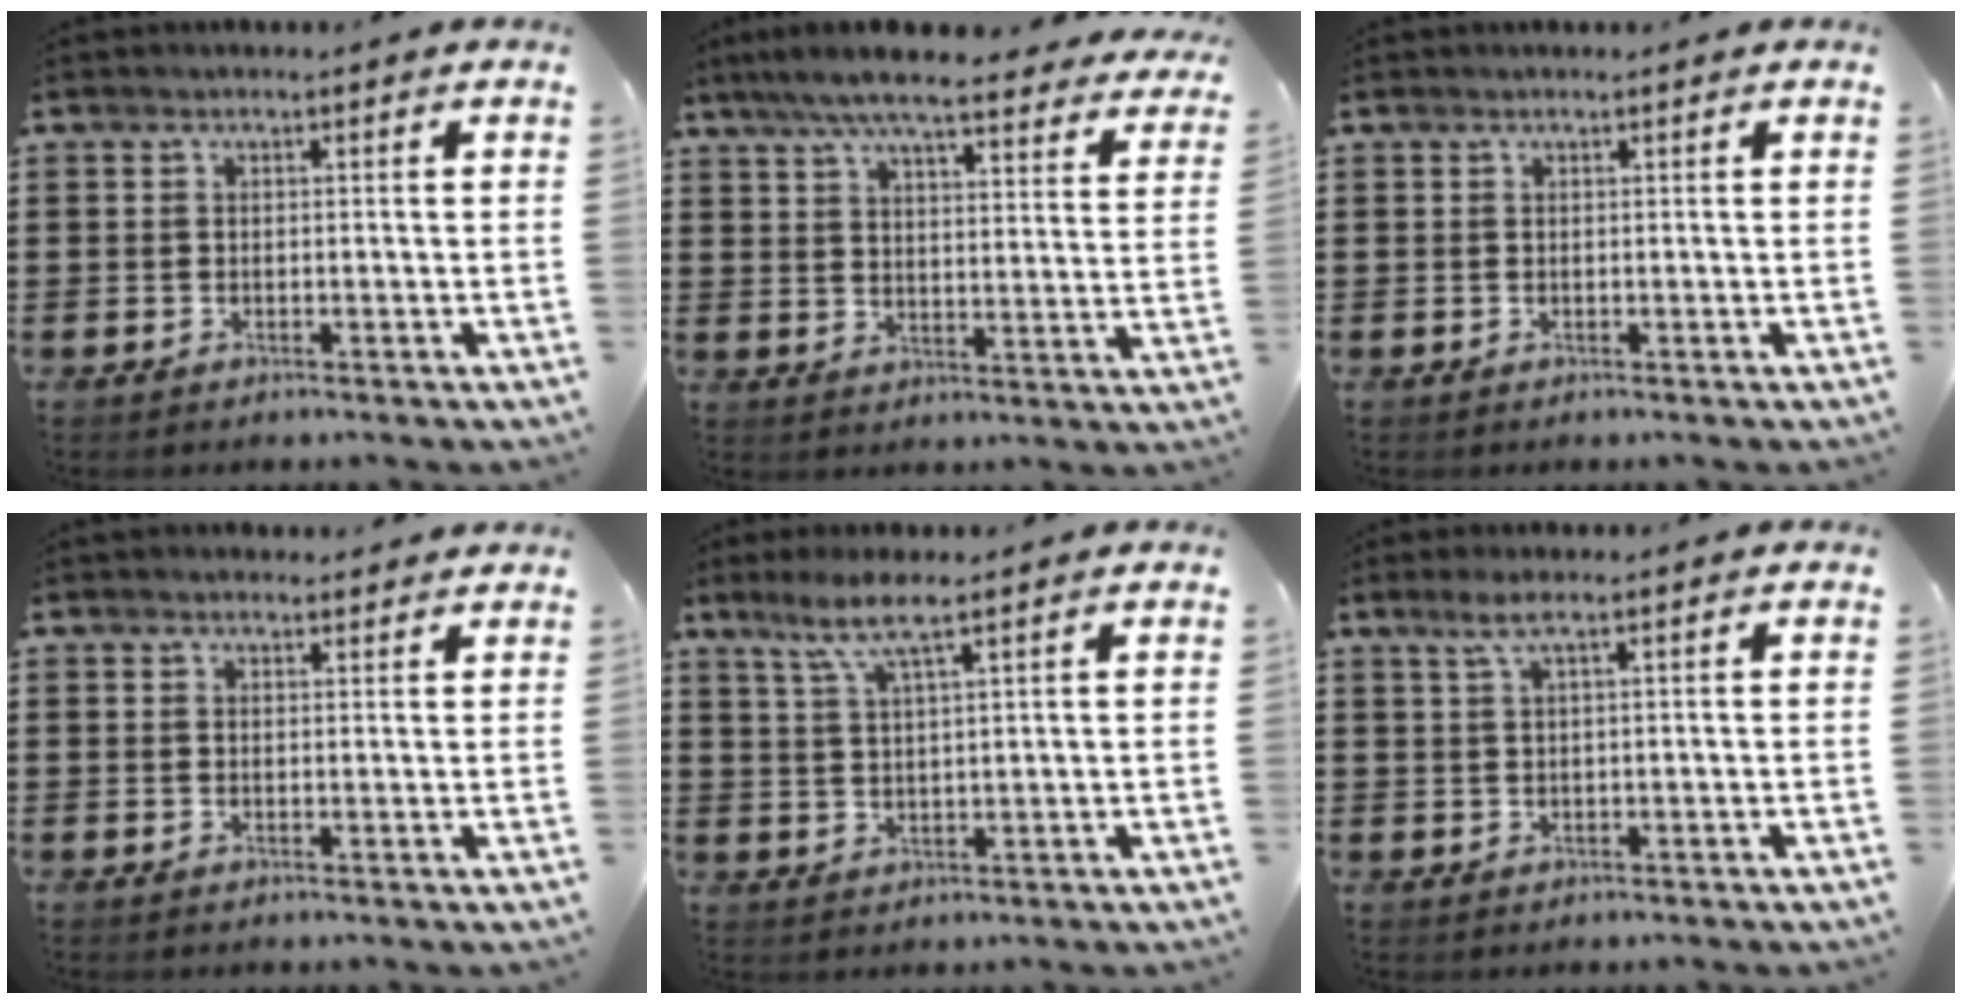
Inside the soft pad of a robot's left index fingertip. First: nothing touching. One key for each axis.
{"total": 7.5, "fx": 6.6, "fy": 0.4, "fz": 3.5, "tx": -0.092, "ty": -0.031, "tz": 0.117}
{"total": 0.0}
{"total": 1.5, "fx": 1.4, "fy": 0.4, "fz": 0.0, "tx": -0.003, "ty": 0.003, "tz": 0.028}
{"total": 5.5, "fx": 3.5, "fy": 0.5, "fz": 4.2, "tx": -0.091, "ty": 0.001, "tz": 0.060}
{"total": 2.2, "fx": 1.0, "fy": 0.1, "fz": 2.0, "tx": -0.043, "ty": 0.001, "tz": 0.017}